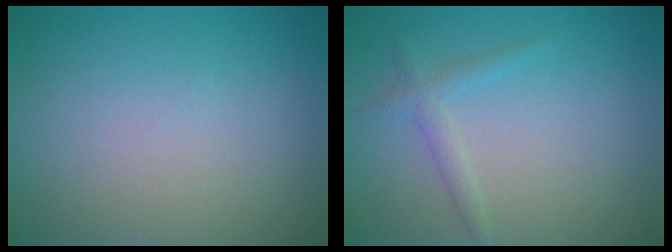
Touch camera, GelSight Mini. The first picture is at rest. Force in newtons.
{"total": 1.6, "press": 1.6, "slide": 0.1}